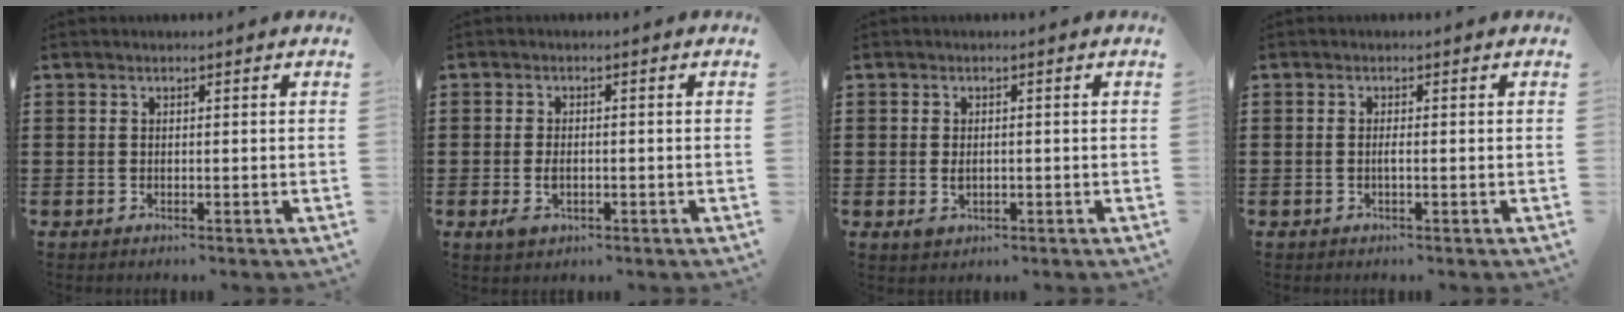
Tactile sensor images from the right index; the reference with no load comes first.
{"total": 2.6, "force": [-0.9, 1.5, 2.0], "torque": [-0.044, -0.003, -0.017]}
{"total": 1.8, "force": [-0.4, 1.1, 1.3], "torque": [-0.027, 0.002, -0.008]}
{"total": 0.7, "force": [-0.2, 0.0, 0.7], "torque": [-0.013, -0.004, -0.003]}